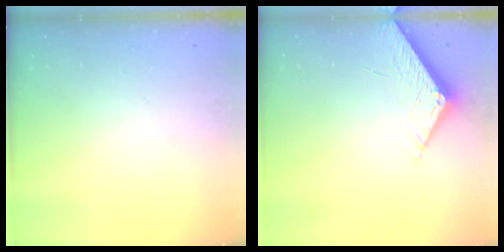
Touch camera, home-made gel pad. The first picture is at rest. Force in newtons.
{"total": 6.1, "press": 6.1, "slide": 0.6}